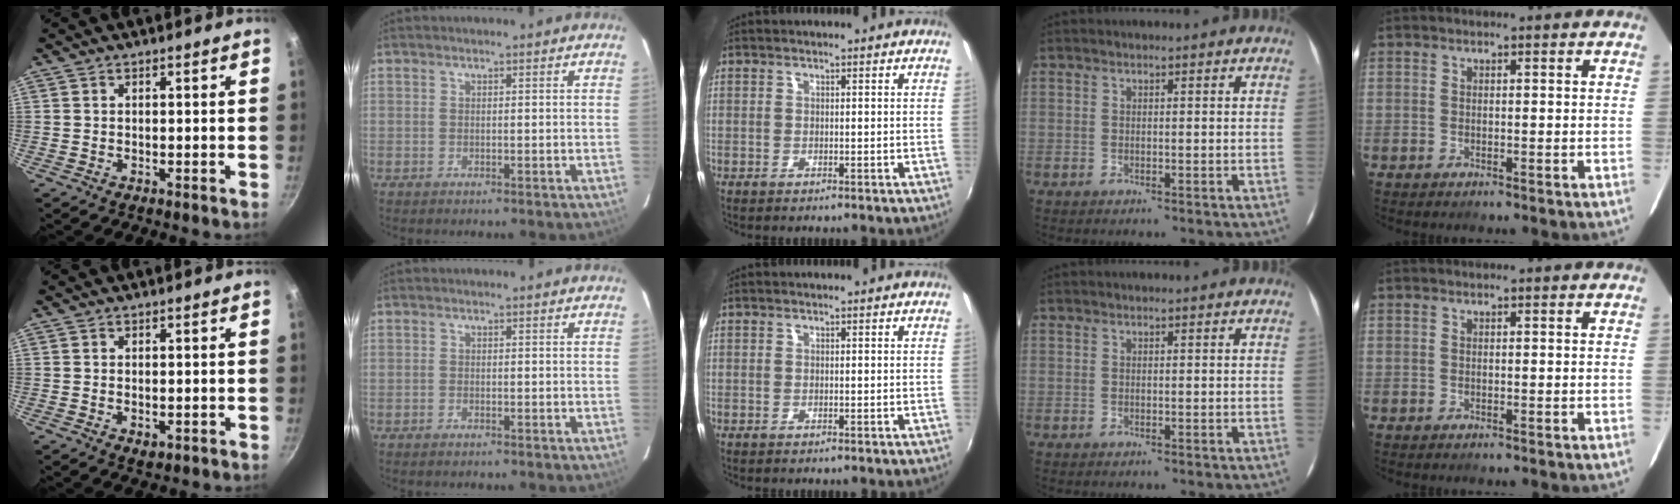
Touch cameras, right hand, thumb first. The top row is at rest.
{"thumb": {"total": 1.8, "force": [-0.3, 1.1, 1.3], "torque": [-0.021, -0.005, -0.003]}, "index": {"total": 0.8, "force": [-0.6, 0.3, 0.3], "torque": [-0.006, 0.001, -0.012]}}